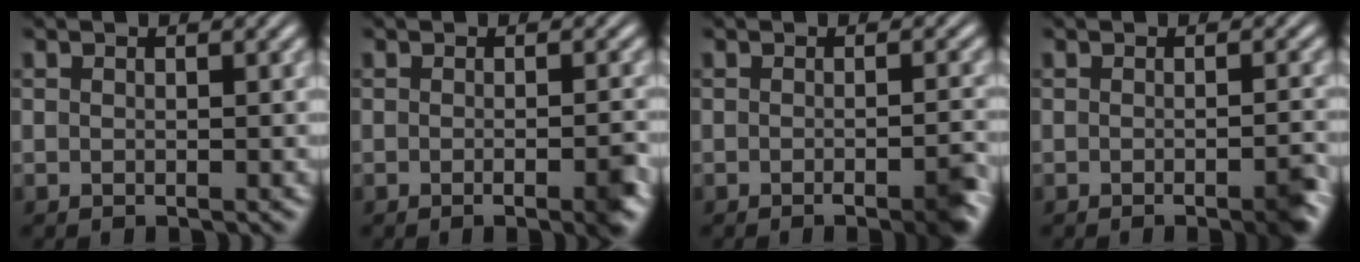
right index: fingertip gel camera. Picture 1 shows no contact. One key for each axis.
{"total": 2.0, "fx": -1.2, "fy": 0.2, "fz": 1.6, "tx": -0.020, "ty": 0.004, "tz": -0.024}
{"total": 2.7, "fx": -1.7, "fy": 0.4, "fz": 2.0, "tx": -0.024, "ty": 0.001, "tz": -0.031}
{"total": 2.3, "fx": -1.4, "fy": 0.3, "fz": 1.7, "tx": -0.021, "ty": 0.002, "tz": -0.027}